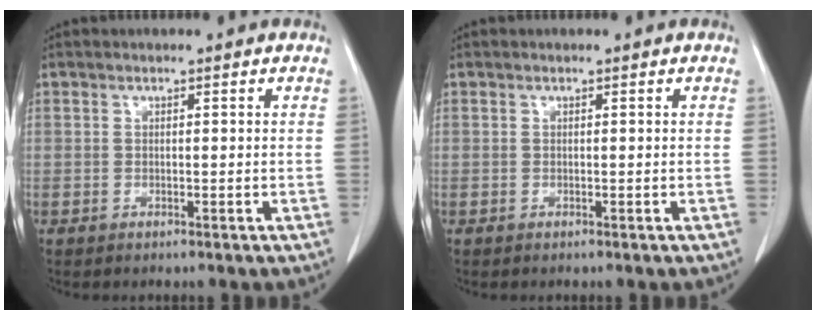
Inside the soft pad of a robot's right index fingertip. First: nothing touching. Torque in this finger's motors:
{"motor_torque": [0.00, 0.00, 0.00, 0.00]}